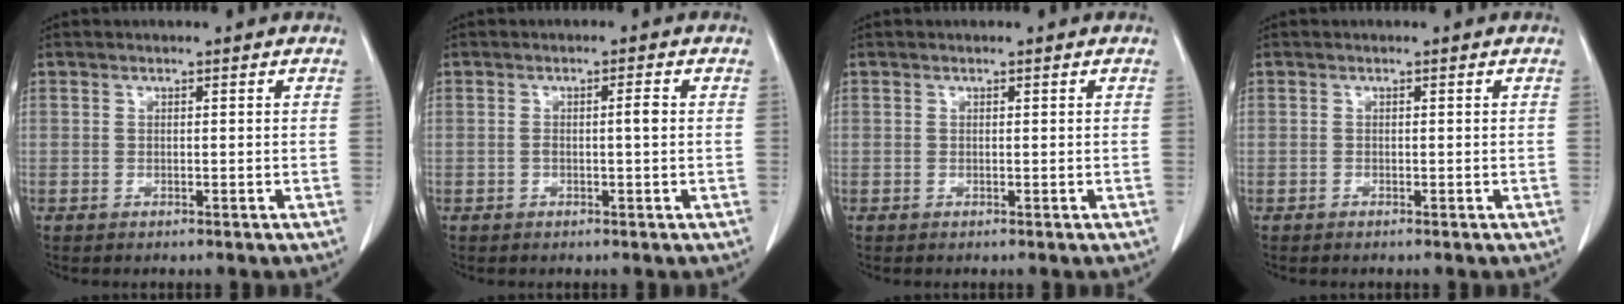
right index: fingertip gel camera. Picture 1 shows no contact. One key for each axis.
{"total": 1.9, "fx": -0.1, "fy": 0.0, "fz": 1.9, "tx": -0.031, "ty": 0.003, "tz": -0.002}
{"total": 0.0}
{"total": 0.0}